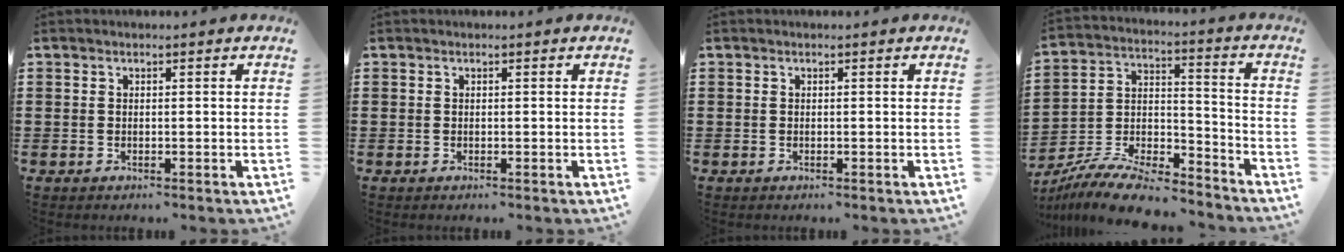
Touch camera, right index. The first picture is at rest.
{"total": 0.0}
{"total": 0.0}
{"total": 11.0, "force": [-9.8, 2.1, 4.7], "torque": [-0.084, 0.025, -0.191]}